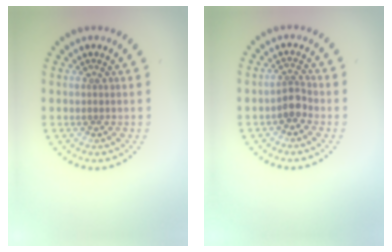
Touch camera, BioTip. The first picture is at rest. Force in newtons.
{"total": 1.9, "press": 1.6, "slide": 1.0}